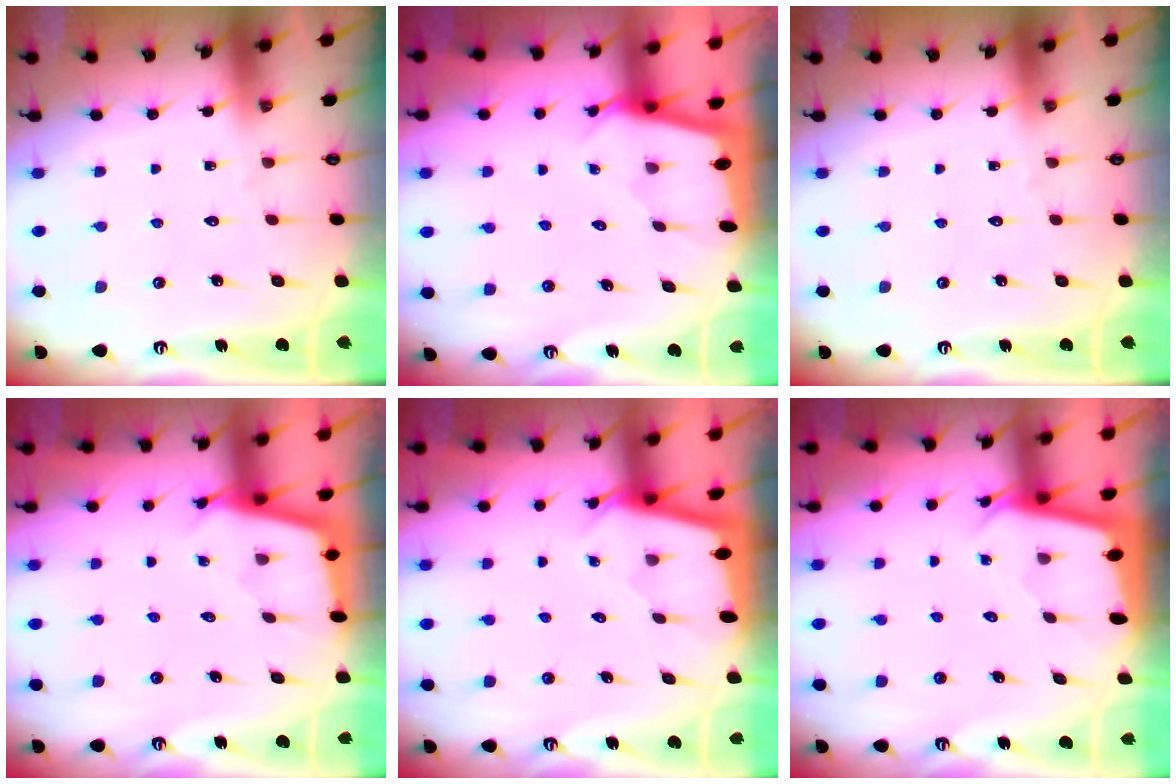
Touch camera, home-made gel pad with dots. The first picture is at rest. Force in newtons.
{"total": 1.6, "press": 1.6, "slide": 0.2}
{"total": 0.0}
{"total": 2.2, "press": 2.2, "slide": 0.2}
{"total": 2.1, "press": 2.1, "slide": 0.1}
{"total": 2.2, "press": 2.1, "slide": 0.3}